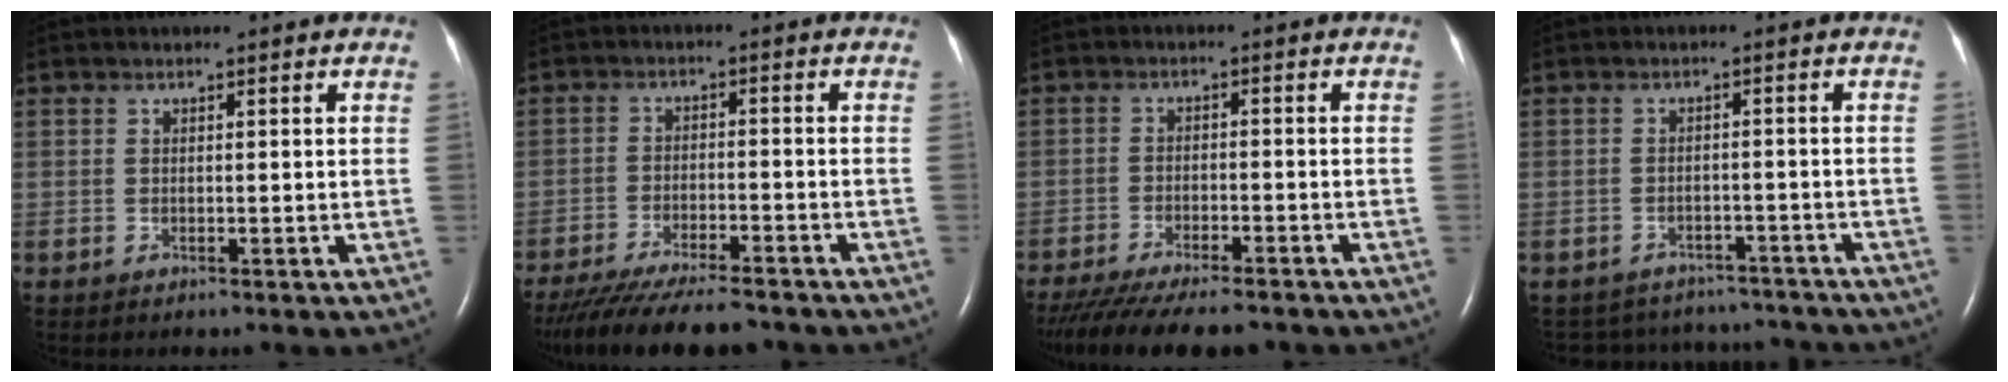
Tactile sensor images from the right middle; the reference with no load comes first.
{"total": 14.8, "force": [-13.0, 2.1, 6.8], "torque": [-0.122, -0.030, -0.195]}
{"total": 15.7, "force": [-13.4, 3.0, 7.5], "torque": [-0.153, -0.035, -0.197]}
{"total": 11.8, "force": [-10.9, 4.3, 1.2], "torque": [-0.027, 0.020, -0.127]}